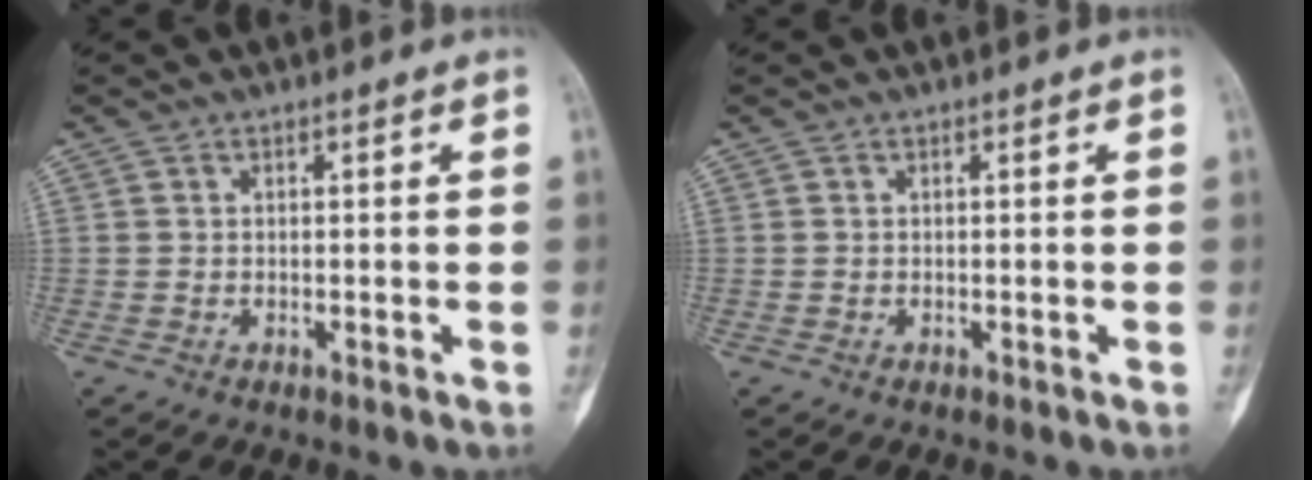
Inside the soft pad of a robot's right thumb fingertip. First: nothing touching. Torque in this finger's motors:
{"motor_torque": [0.00, 0.00, -0.04, 0.19, 0.05]}